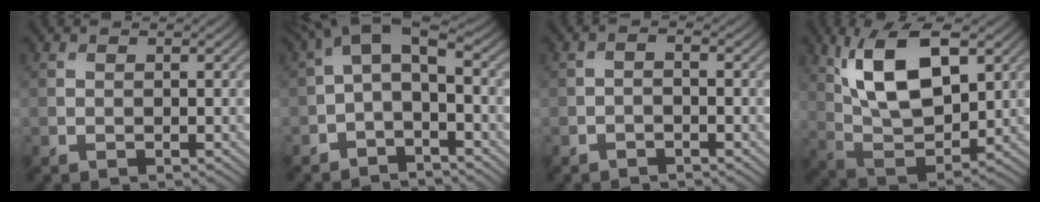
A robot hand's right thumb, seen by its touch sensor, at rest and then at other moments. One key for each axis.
{"total": 5.6, "fx": -0.8, "fy": 2.3, "fz": 5.0, "tx": -0.088, "ty": 0.021, "tz": -0.031}
{"total": 1.1, "fx": -0.8, "fy": 0.3, "fz": 0.7, "tx": -0.014, "ty": 0.000, "tz": -0.019}
{"total": 13.1, "fx": 5.0, "fy": 6.2, "fz": 10.4, "tx": -0.209, "ty": 0.003, "tz": 0.097}